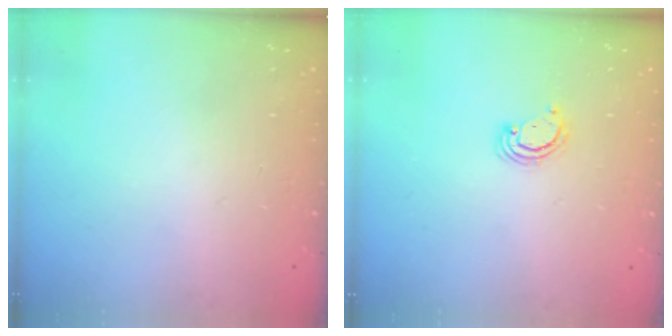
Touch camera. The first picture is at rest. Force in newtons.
{"total": 2.9, "press": 2.8, "slide": 0.3}